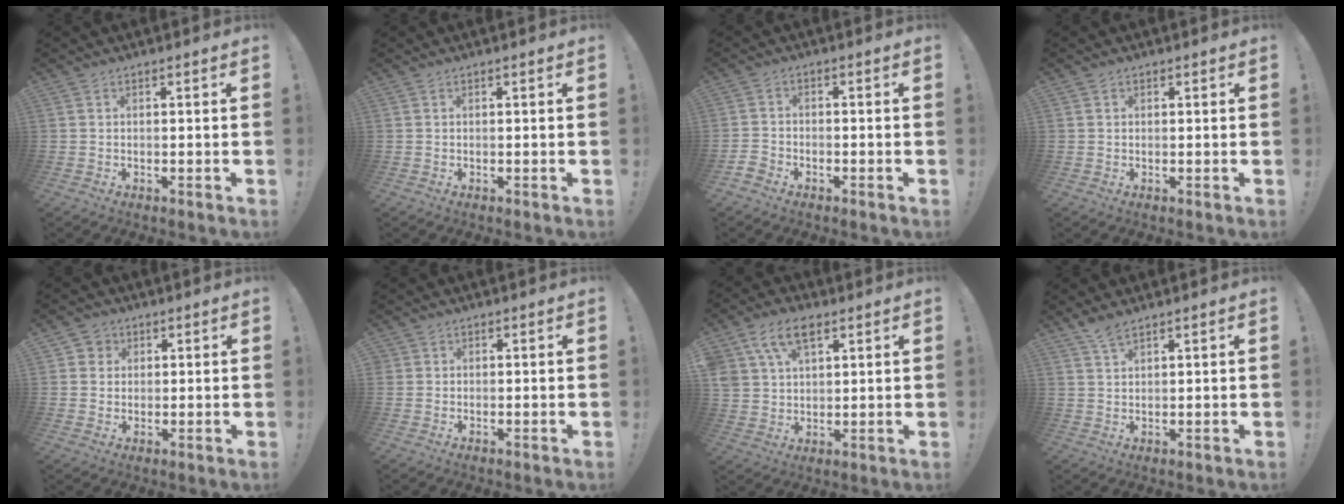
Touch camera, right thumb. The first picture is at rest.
{"total": 0.0}
{"total": 3.1, "force": [-2.4, 1.8, 1.0], "torque": [-0.033, 0.007, -0.046]}
{"total": 0.6, "force": [0.3, 0.5, 0.0], "torque": [0.005, -0.002, 0.005]}
{"total": 4.1, "force": [0.9, 3.9, 0.8], "torque": [-0.012, 0.000, 0.018]}
{"total": 1.1, "force": [0.4, 1.0, 0.0], "torque": [-0.009, 0.004, 0.008]}
{"total": 10.4, "force": [5.8, 6.5, 5.7], "torque": [-0.104, -0.010, 0.112]}
{"total": 3.9, "force": [3.0, 0.9, 2.3], "torque": [-0.046, -0.013, 0.054]}